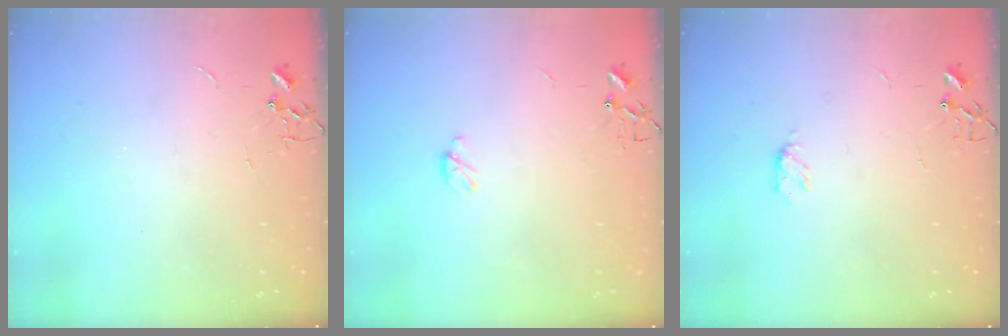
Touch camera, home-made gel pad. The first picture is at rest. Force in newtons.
{"total": 3.3, "press": 3.3, "slide": 0.3}
{"total": 3.3, "press": 3.3, "slide": 0.5}